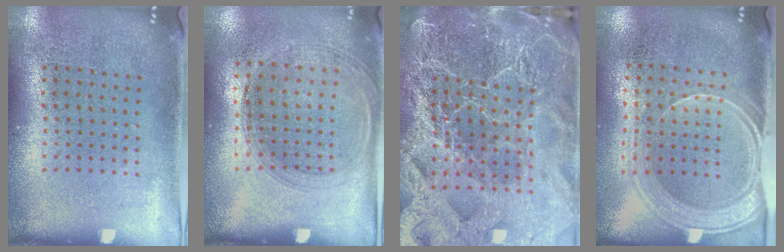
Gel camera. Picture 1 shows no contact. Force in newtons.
{"total": 1.3, "press": 1.2, "slide": 0.6}
{"total": 6.3, "press": 5.4, "slide": 3.2}
{"total": 1.8, "press": 1.5, "slide": 0.9}